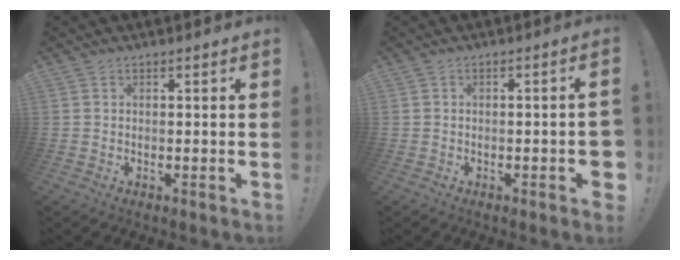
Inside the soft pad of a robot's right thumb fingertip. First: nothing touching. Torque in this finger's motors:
{"motor_torque": [0.89, 0.75, 0.58, -0.55, 0.16]}